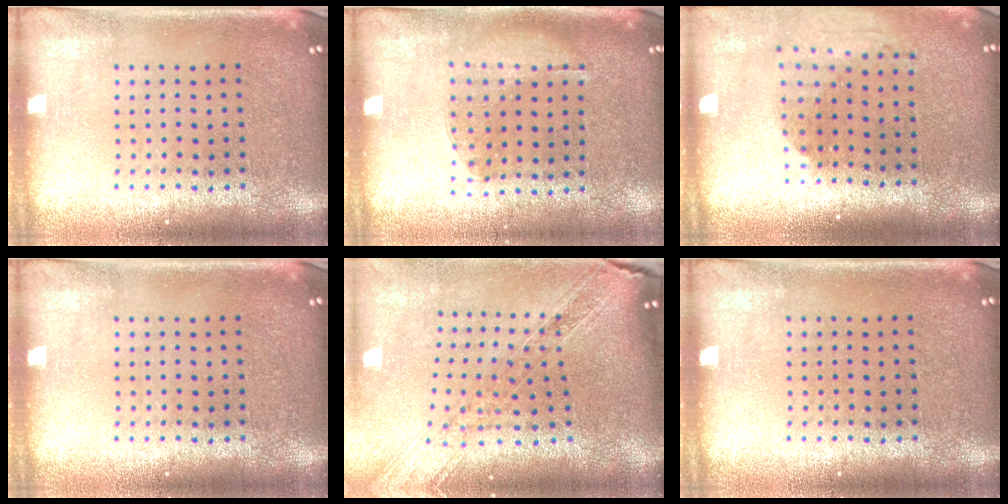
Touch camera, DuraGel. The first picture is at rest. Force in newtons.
{"total": 1.1, "press": 0.8, "slide": 0.8}
{"total": 2.0, "press": 1.5, "slide": 1.3}
{"total": 0.0}
{"total": 1.9, "press": 1.7, "slide": 0.9}
{"total": 0.0}